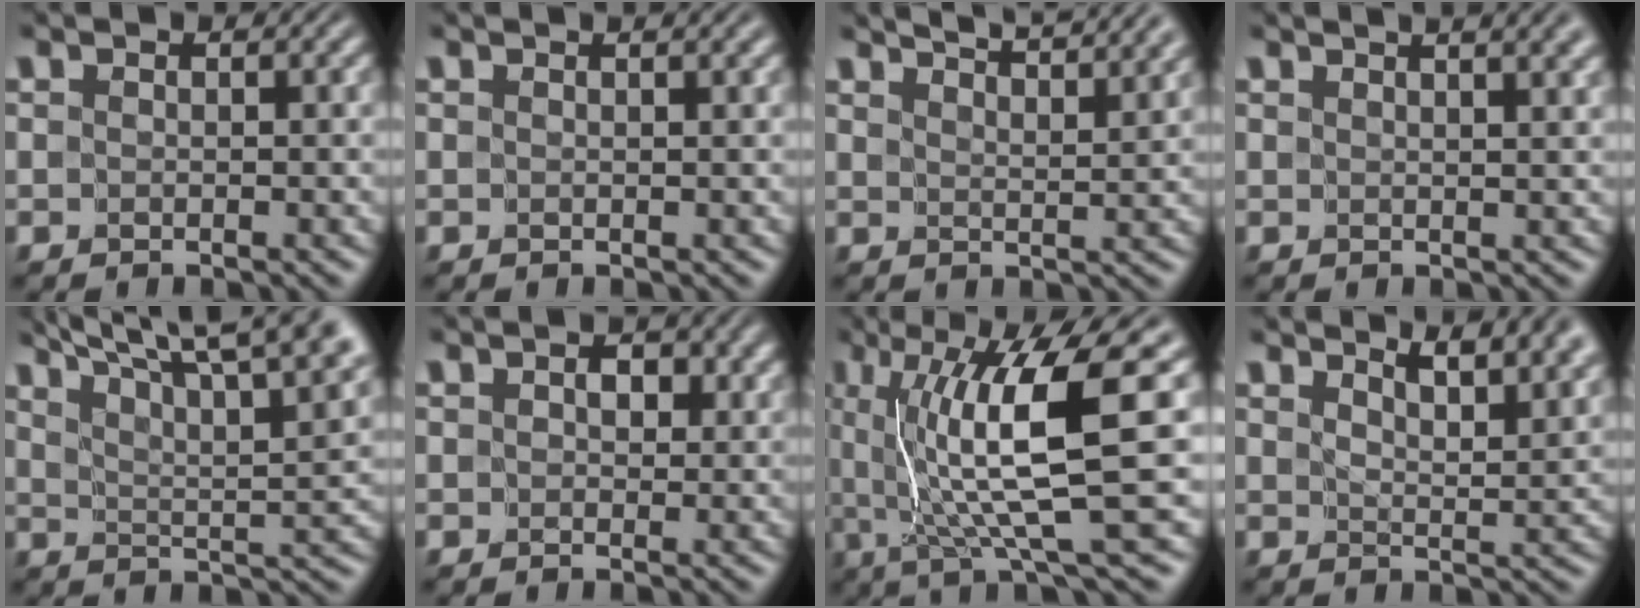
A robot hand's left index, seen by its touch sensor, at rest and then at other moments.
{"total": 1.0, "force": [0.8, 0.0, 0.5], "torque": [-0.008, -0.003, 0.005]}
{"total": 7.6, "force": [6.5, 1.7, 3.5], "torque": [-0.019, 0.025, 0.053]}
{"total": 6.8, "force": [4.4, 2.7, 4.4], "torque": [-0.017, 0.036, 0.025]}
{"total": 13.4, "force": [9.9, 3.5, 8.3], "torque": [-0.120, 0.033, 0.116]}
{"total": 1.9, "force": [0.6, 1.3, 1.3], "torque": [-0.014, -0.002, 0.007]}
{"total": 9.8, "force": [1.7, 1.6, 9.6], "torque": [-0.136, -0.001, 0.032]}
{"total": 8.1, "force": [6.3, 2.4, 4.5], "torque": [-0.029, 0.021, 0.062]}